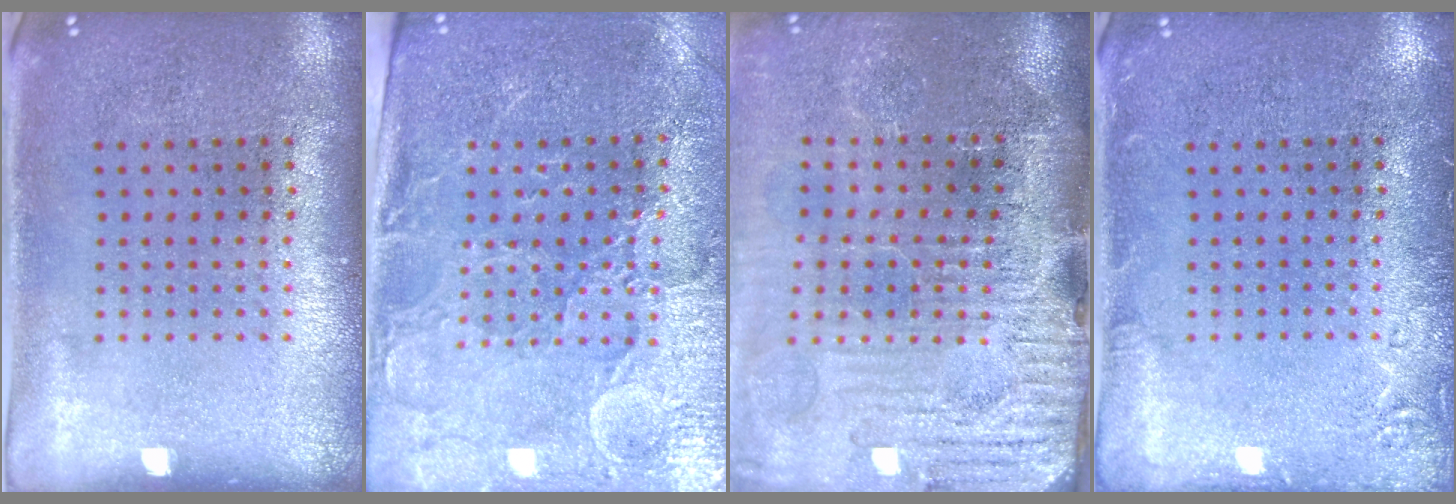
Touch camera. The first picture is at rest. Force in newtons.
{"total": 3.4, "press": 3.3, "slide": 1.0}
{"total": 4.7, "press": 4.0, "slide": 2.5}
{"total": 1.9, "press": 1.8, "slide": 0.3}